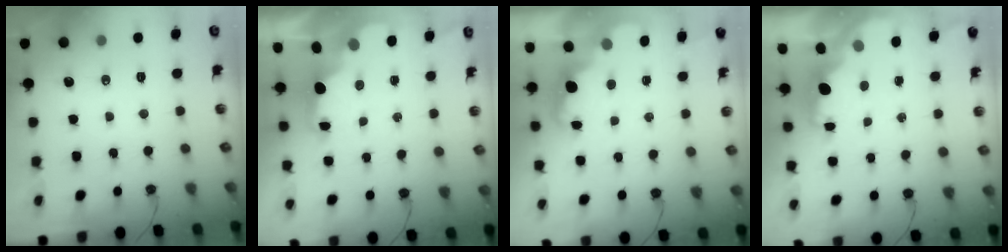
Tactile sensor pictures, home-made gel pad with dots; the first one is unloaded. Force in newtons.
{"total": 2.1, "press": 2.0, "slide": 0.7}
{"total": 2.5, "press": 2.4, "slide": 0.5}
{"total": 2.0, "press": 1.9, "slide": 0.7}